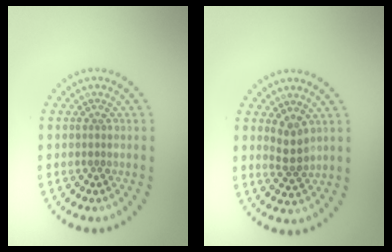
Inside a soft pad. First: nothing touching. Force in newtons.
{"total": 2.2, "press": 2.0, "slide": 0.9}